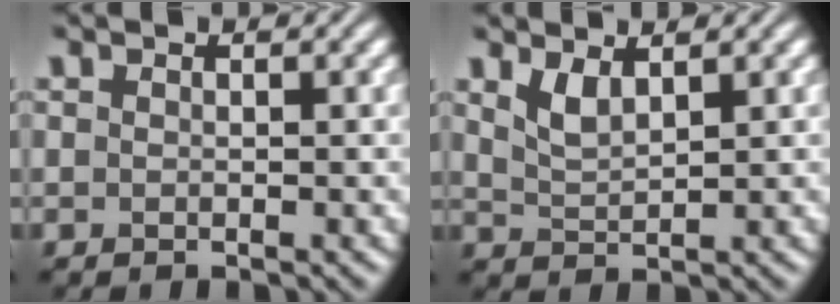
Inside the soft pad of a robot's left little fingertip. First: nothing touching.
{"total": 2.0, "force": [1.3, 0.6, 1.3], "torque": [-0.031, -0.006, 0.032]}